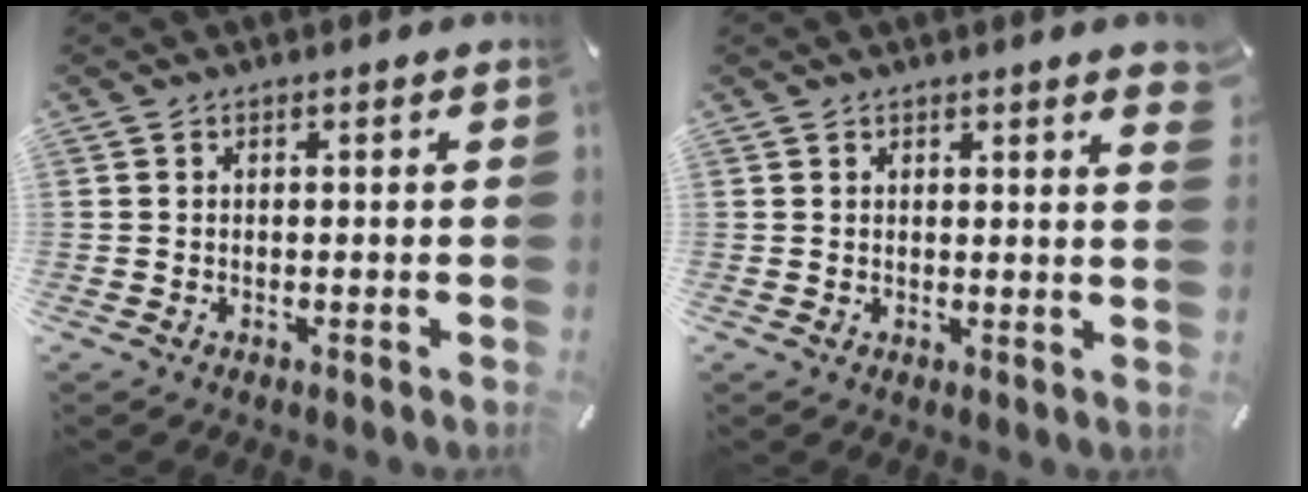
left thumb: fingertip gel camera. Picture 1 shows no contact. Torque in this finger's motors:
{"motor_torque": [0.68, -0.26, 0.35, -0.13, 0.00]}